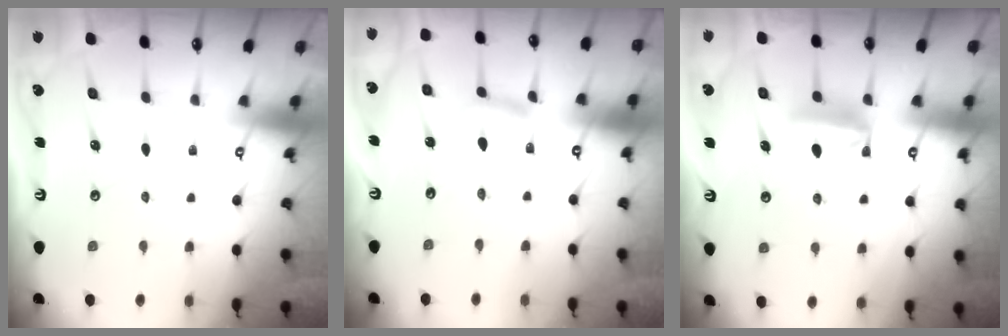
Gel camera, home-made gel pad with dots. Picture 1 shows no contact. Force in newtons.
{"total": 3.3, "press": 3.2, "slide": 0.3}
{"total": 7.4, "press": 7.3, "slide": 0.4}